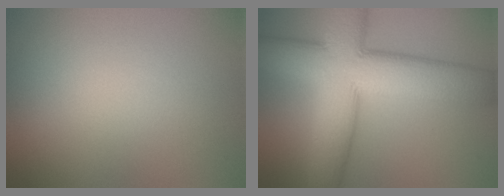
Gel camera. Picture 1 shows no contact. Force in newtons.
{"total": 11.8, "press": 11.8, "slide": 0.5}